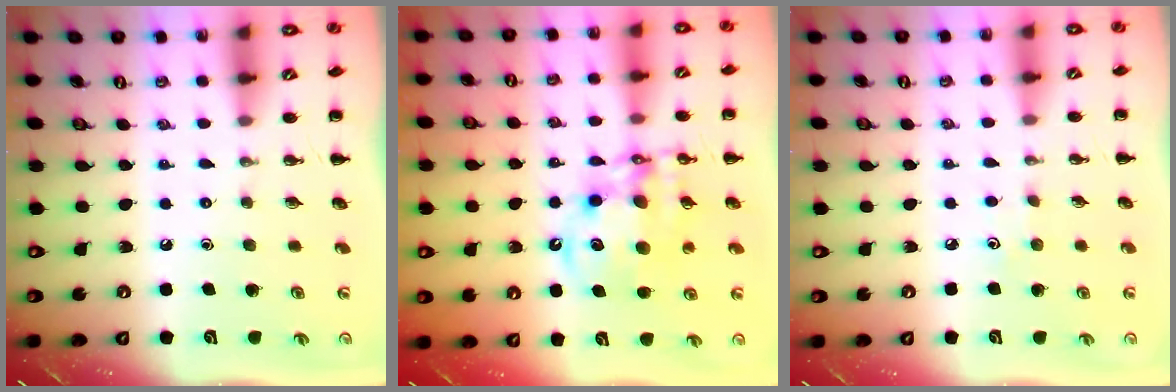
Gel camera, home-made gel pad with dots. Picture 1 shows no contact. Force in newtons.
{"total": 12.6, "press": 12.1, "slide": 3.6}
{"total": 2.8, "press": 2.7, "slide": 0.8}